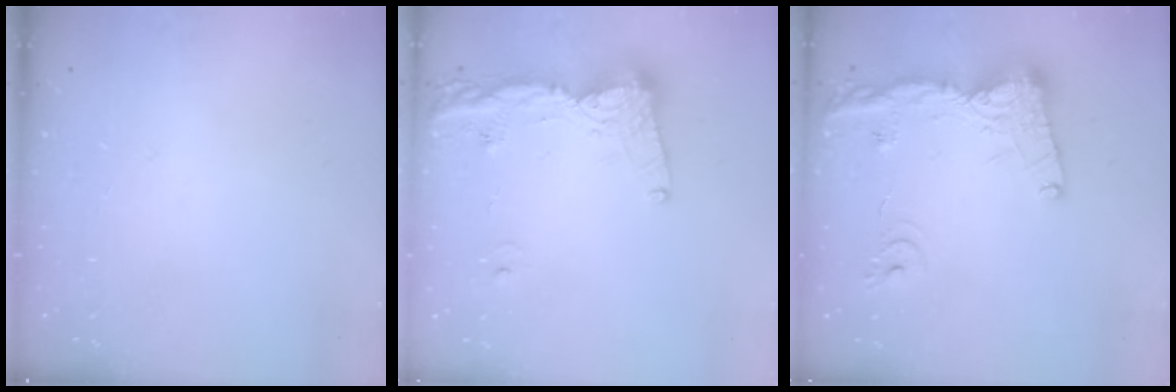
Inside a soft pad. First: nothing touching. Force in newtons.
{"total": 15.2, "press": 15.1, "slide": 1.5}
{"total": 16.7, "press": 16.6, "slide": 1.9}